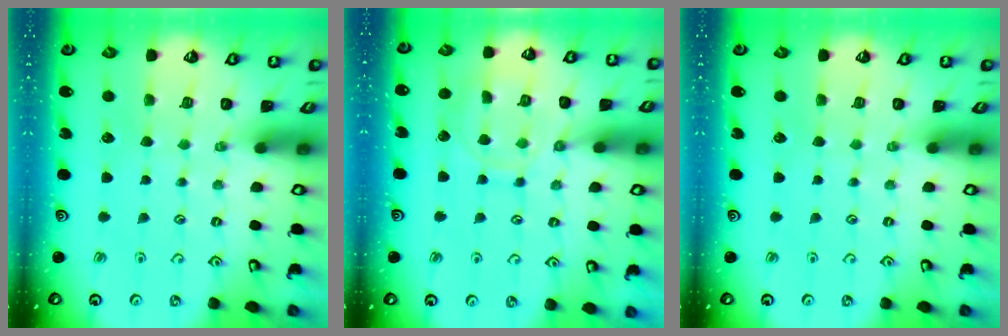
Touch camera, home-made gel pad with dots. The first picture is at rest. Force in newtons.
{"total": 10.5, "press": 10.5, "slide": 0.7}
{"total": 0.0}